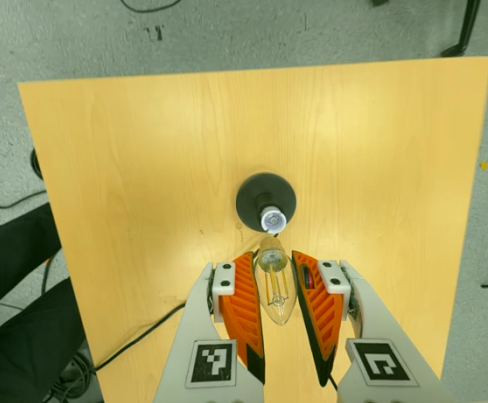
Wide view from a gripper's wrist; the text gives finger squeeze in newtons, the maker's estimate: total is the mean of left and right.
{"total": 12.1, "left": 12.0, "right": 12.3}